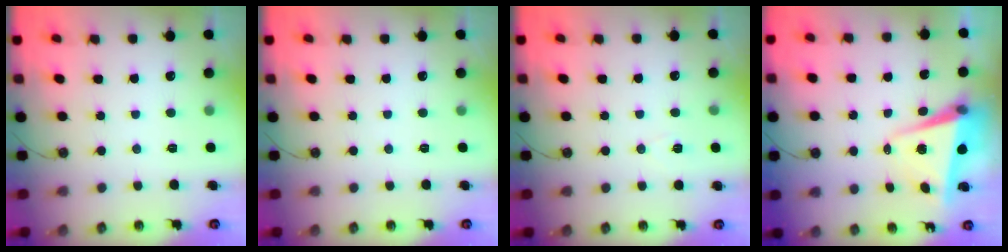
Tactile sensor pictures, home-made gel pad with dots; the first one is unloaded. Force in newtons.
{"total": 0.0}
{"total": 5.5, "press": 3.3, "slide": 4.4}
{"total": 6.1, "press": 6.0, "slide": 1.1}